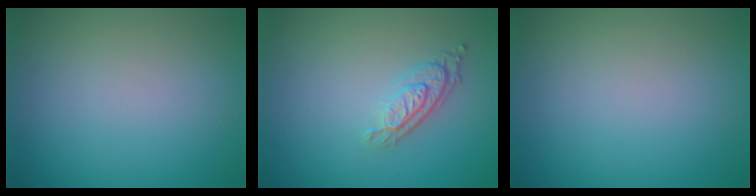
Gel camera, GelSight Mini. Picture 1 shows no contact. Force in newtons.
{"total": 2.9, "press": 2.0, "slide": 2.0}
{"total": 0.0}